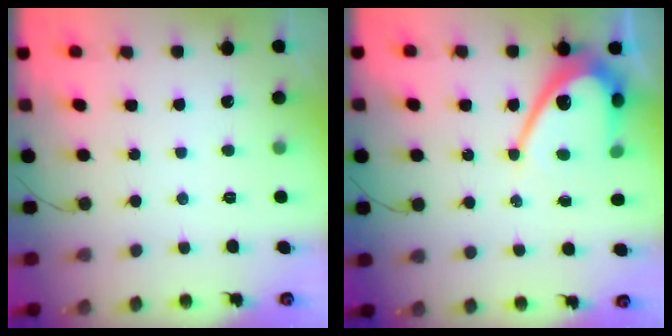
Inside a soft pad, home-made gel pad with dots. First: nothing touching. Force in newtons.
{"total": 10.8, "press": 10.8, "slide": 0.8}